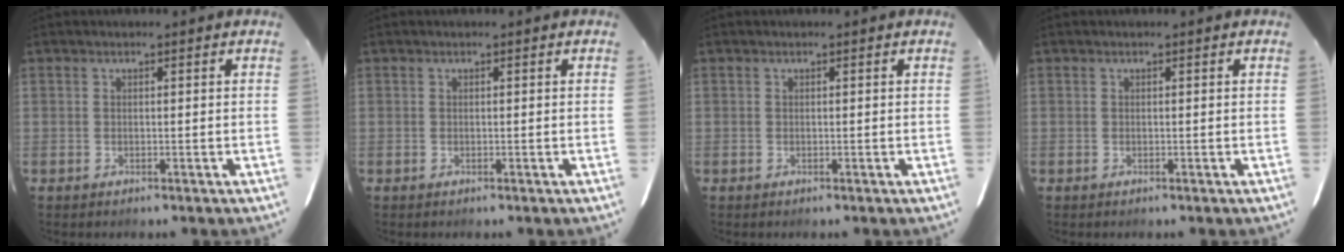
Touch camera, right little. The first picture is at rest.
{"total": 0.0}
{"total": 0.0}
{"total": 0.0}